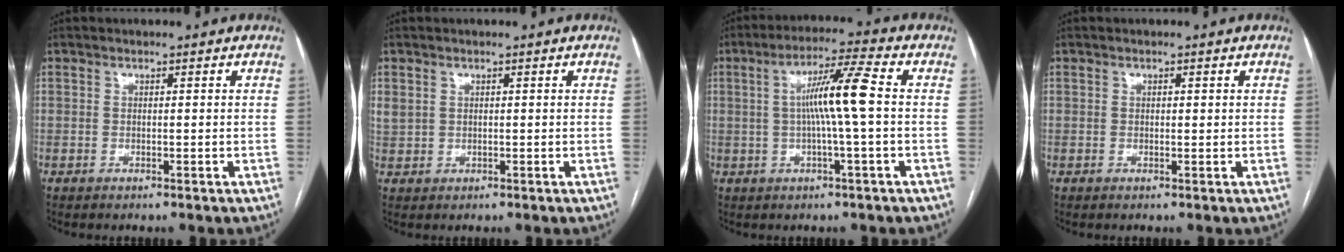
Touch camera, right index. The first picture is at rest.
{"total": 2.2, "force": [0.9, 1.8, 0.9], "torque": [-0.026, 0.014, 0.028]}
{"total": 8.7, "force": [0.3, -0.6, 8.6], "torque": [-0.156, 0.012, 0.004]}
{"total": 0.7, "force": [0.2, 0.3, 0.6], "torque": [-0.008, 0.001, 0.003]}